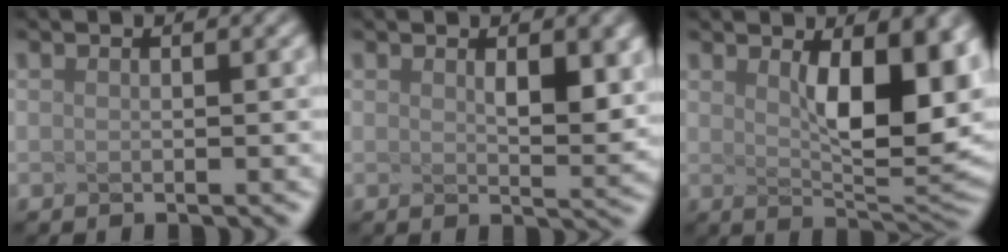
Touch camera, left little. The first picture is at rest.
{"total": 2.5, "force": [0.7, 0.4, 2.4], "torque": [-0.056, -0.008, 0.048]}
{"total": 7.6, "force": [1.3, 2.0, 7.3], "torque": [-0.132, -0.010, 0.059]}